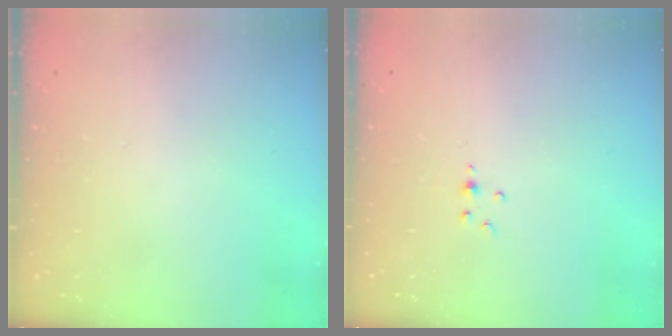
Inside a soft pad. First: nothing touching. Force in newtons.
{"total": 2.8, "press": 2.4, "slide": 1.5}